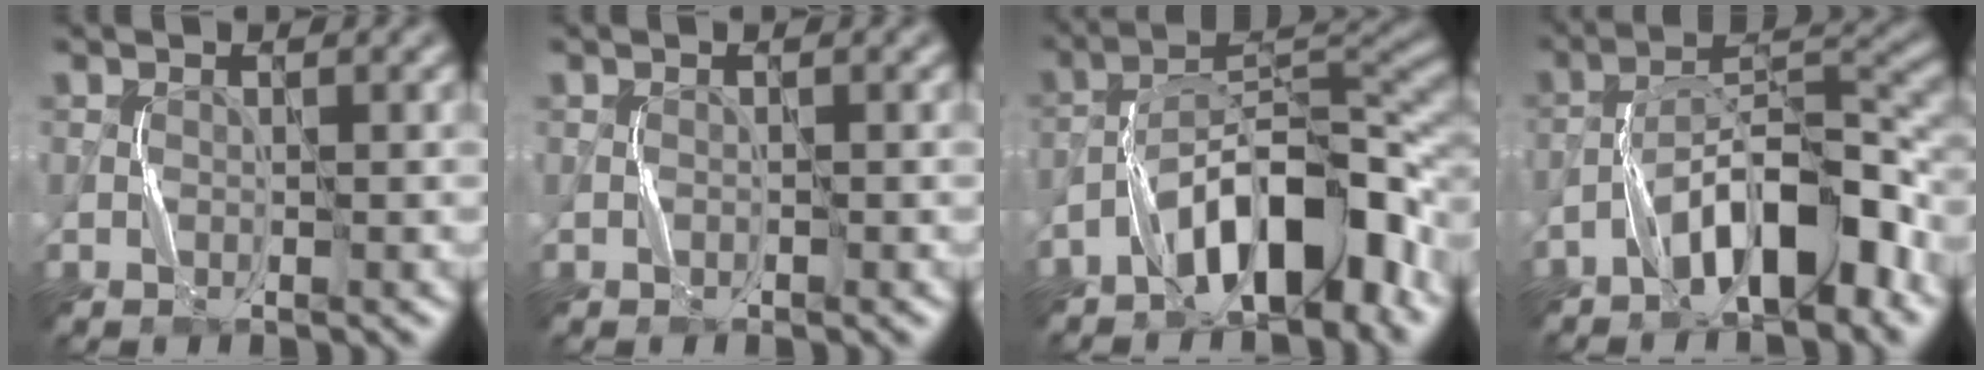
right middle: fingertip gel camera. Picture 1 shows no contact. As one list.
[{"total": 0.0}, {"total": 9.7, "force": [-5.6, 3.4, 7.1], "torque": [-0.102, 0.025, -0.103]}, {"total": 8.2, "force": [-4.8, 2.6, 6.2], "torque": [-0.097, 0.024, -0.084]}]